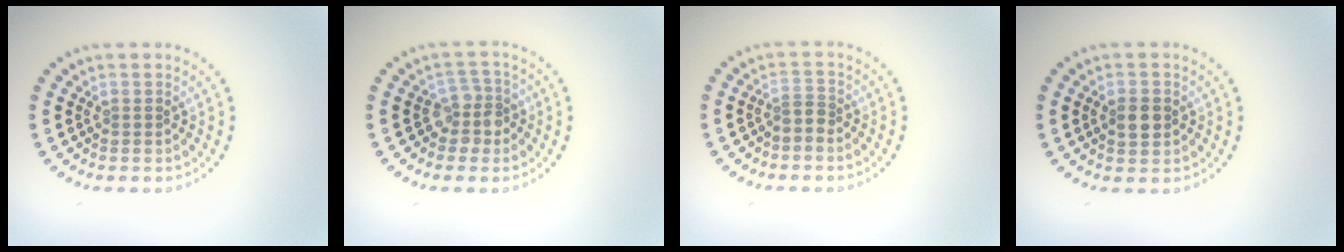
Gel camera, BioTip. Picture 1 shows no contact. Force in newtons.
{"total": 2.4, "press": 2.0, "slide": 1.4}
{"total": 1.3, "press": 0.8, "slide": 0.9}
{"total": 2.7, "press": 2.7, "slide": 0.1}